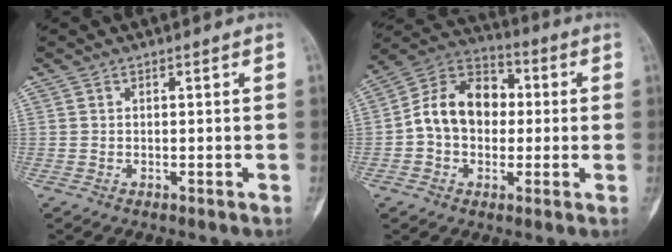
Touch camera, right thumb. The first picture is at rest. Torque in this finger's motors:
{"motor_torque": [0.36, 0.29, 0.87, 0.04, 0.11]}